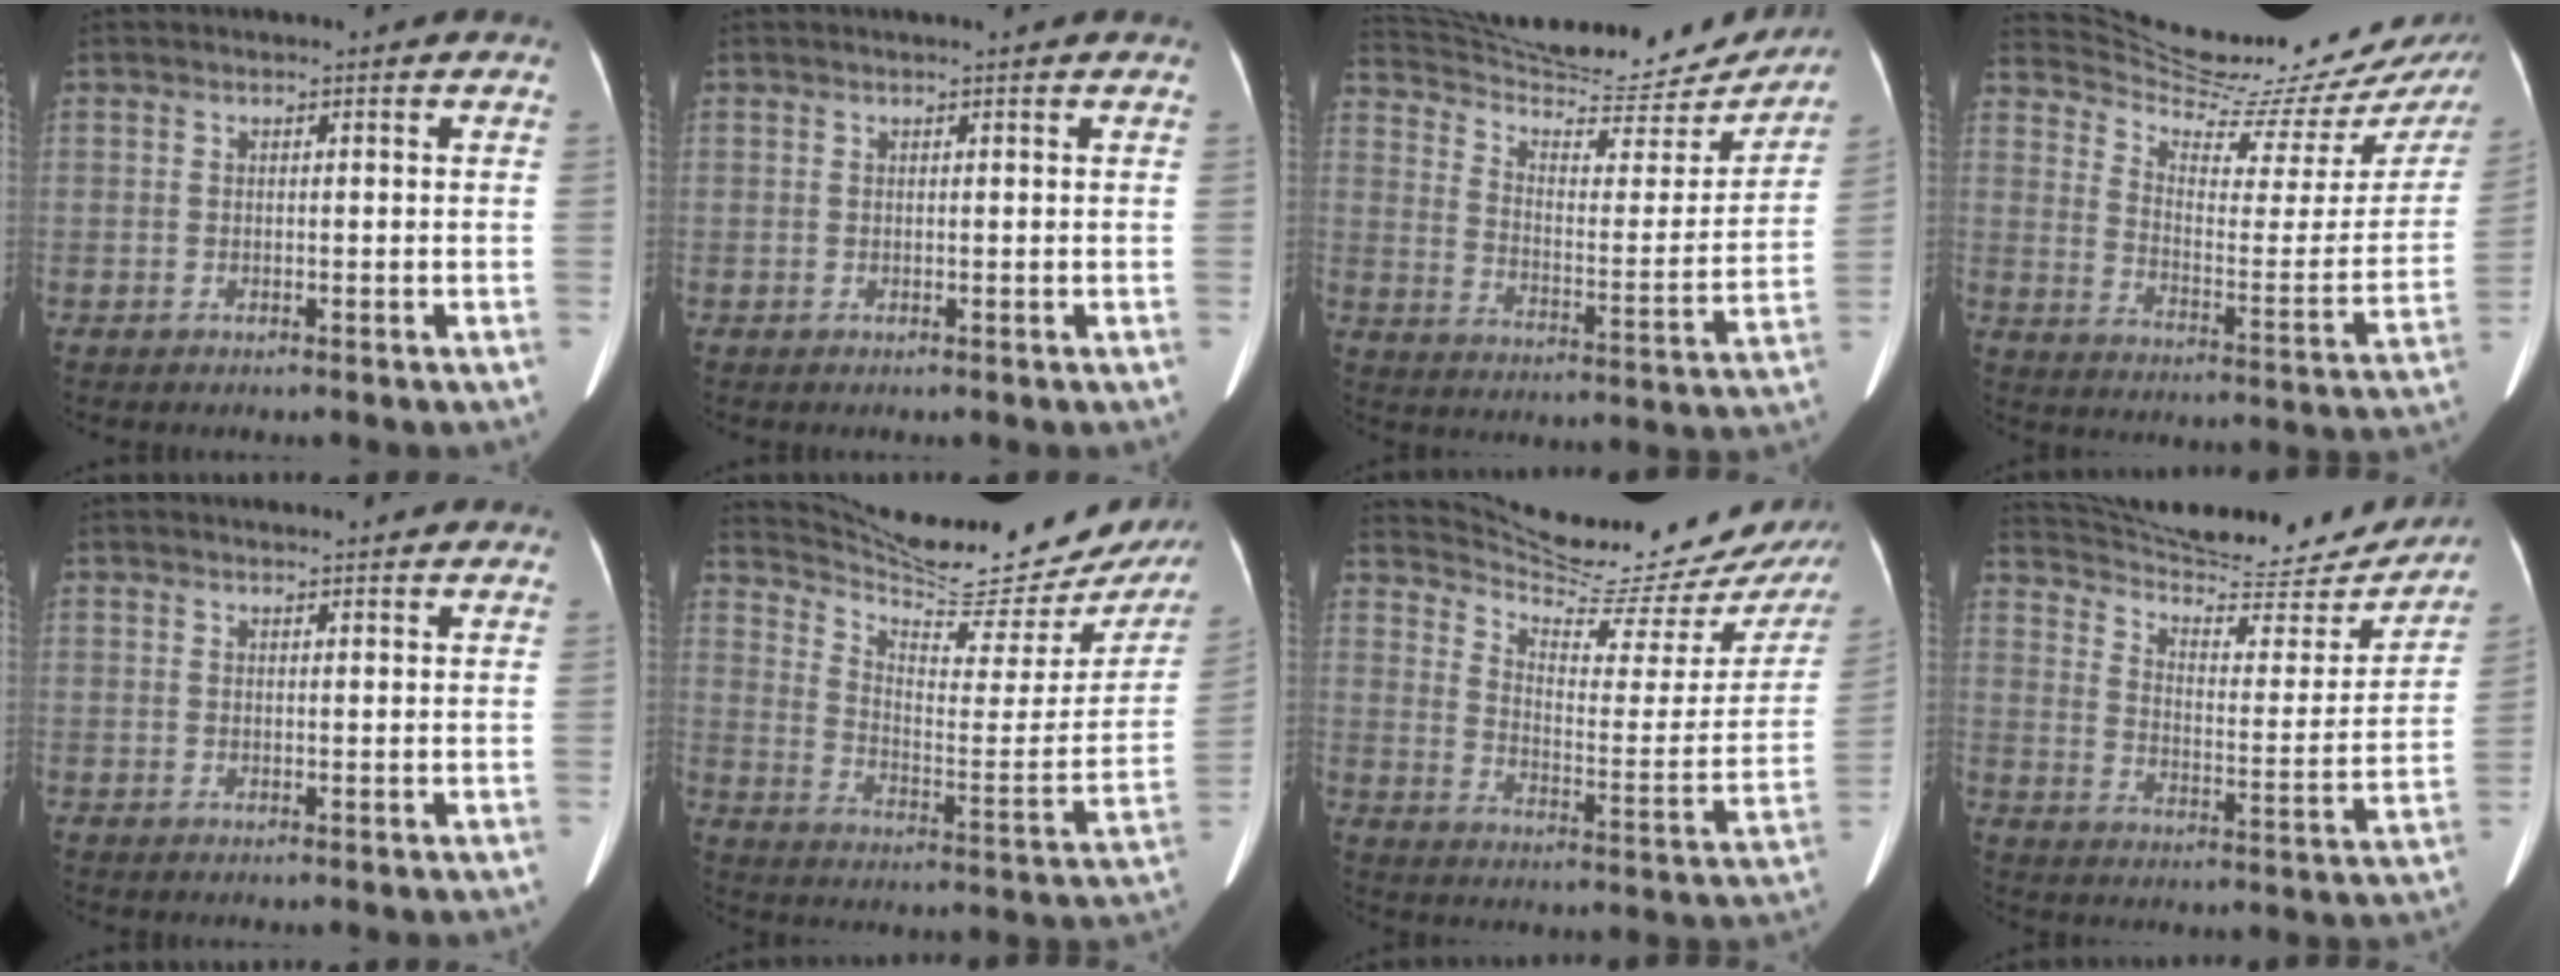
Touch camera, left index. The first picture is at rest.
{"total": 1.6, "force": [1.4, -0.1, 0.7], "torque": [-0.009, 0.012, 0.020]}
{"total": 26.0, "force": [24.4, 4.8, 7.4], "torque": [-0.126, -0.048, 0.335]}
{"total": 23.9, "force": [22.5, 3.0, 7.6], "torque": [-0.125, -0.075, 0.304]}
{"total": 3.5, "force": [3.4, 0.3, 0.9], "torque": [-0.017, 0.012, 0.042]}
{"total": 24.1, "force": [22.0, 2.8, 9.4], "torque": [-0.158, -0.078, 0.305]}
{"total": 20.7, "force": [19.6, 1.8, 6.1], "torque": [-0.100, -0.080, 0.266]}
{"total": 25.4, "force": [23.9, 4.8, 7.2], "torque": [-0.118, -0.051, 0.320]}